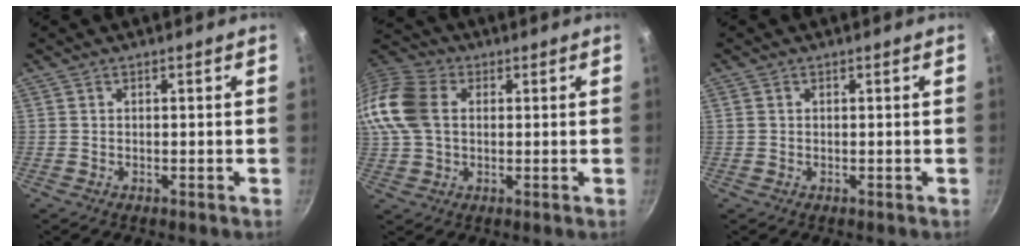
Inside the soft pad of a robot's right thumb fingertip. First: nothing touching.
{"total": 16.7, "force": [2.5, 12.1, 11.2], "torque": [-0.249, 0.028, 0.034]}
{"total": 0.8, "force": [0.2, 0.7, 0.4], "torque": [-0.007, 0.003, 0.003]}